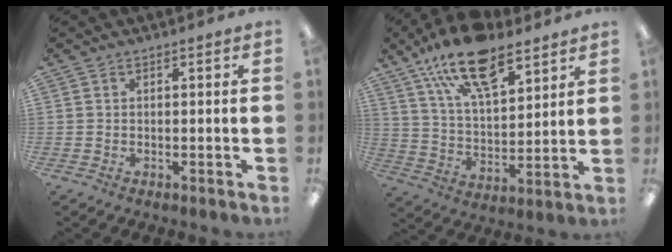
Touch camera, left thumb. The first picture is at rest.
{"total": 18.6, "force": [12.4, 7.9, 11.4], "torque": [-0.204, -0.056, 0.219]}